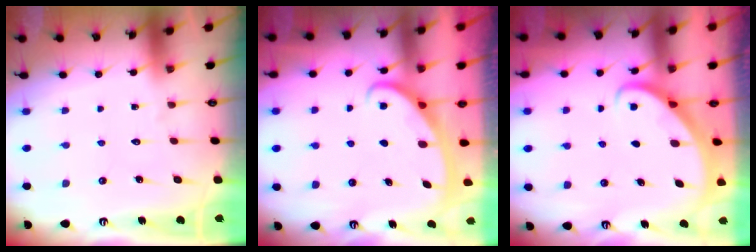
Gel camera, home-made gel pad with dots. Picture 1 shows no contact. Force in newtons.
{"total": 2.8, "press": 2.8, "slide": 0.4}
{"total": 2.7, "press": 2.7, "slide": 0.2}